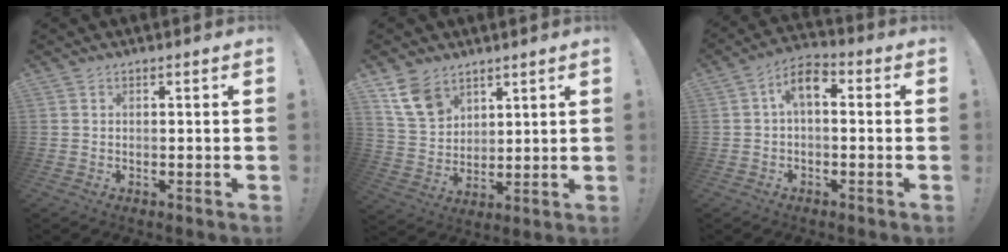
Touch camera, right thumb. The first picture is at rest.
{"total": 11.4, "force": [7.2, 7.5, 4.8], "torque": [-0.090, -0.035, 0.147]}
{"total": 6.6, "force": [0.5, 3.6, 5.5], "torque": [-0.096, 0.003, 0.010]}